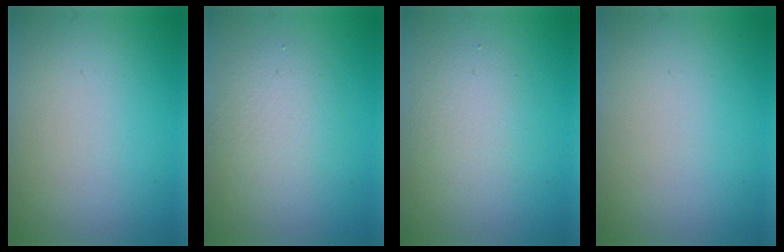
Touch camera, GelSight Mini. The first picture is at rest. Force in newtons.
{"total": 2.8, "press": 2.8, "slide": 0.2}
{"total": 2.6, "press": 2.6, "slide": 0.0}
{"total": 0.0}